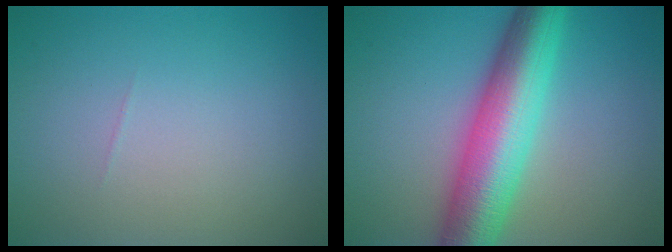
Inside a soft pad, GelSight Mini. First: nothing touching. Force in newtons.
{"total": 9.6, "press": 9.6, "slide": 0.1}